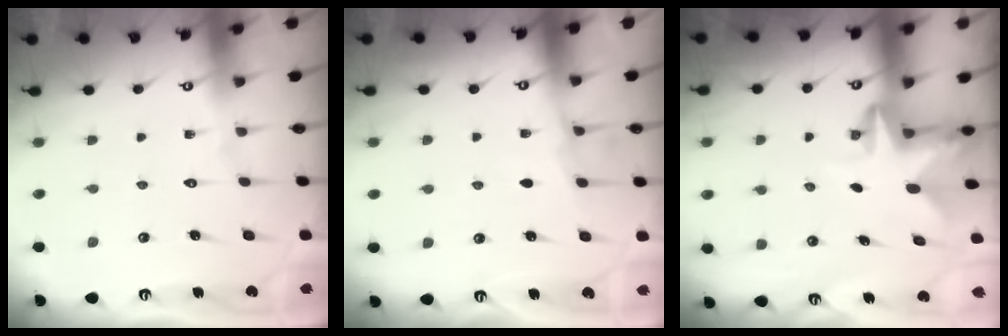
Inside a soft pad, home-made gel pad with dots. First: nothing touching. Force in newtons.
{"total": 3.8, "press": 3.8, "slide": 0.5}
{"total": 2.6, "press": 2.6, "slide": 0.6}